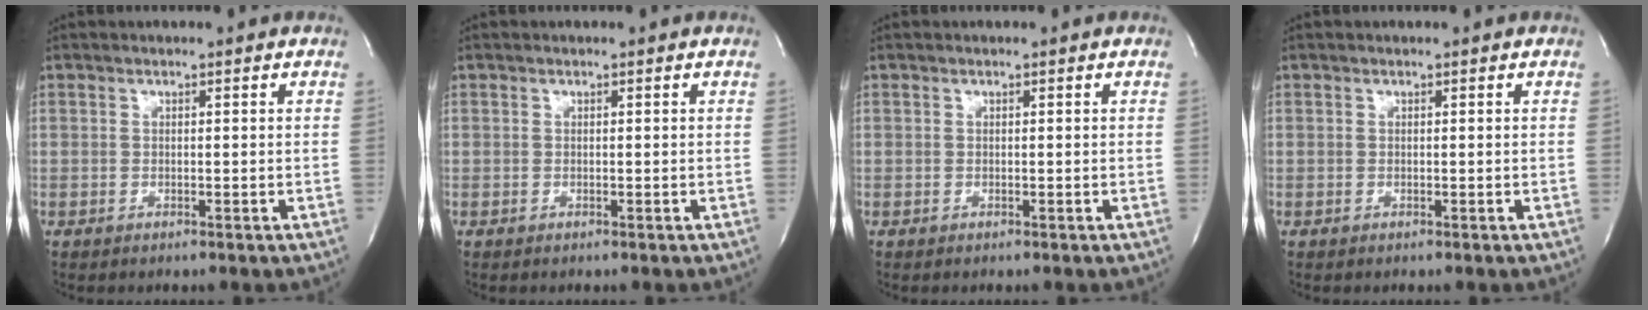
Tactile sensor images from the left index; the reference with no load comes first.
{"total": 0.0}
{"total": 0.0}
{"total": 0.0}